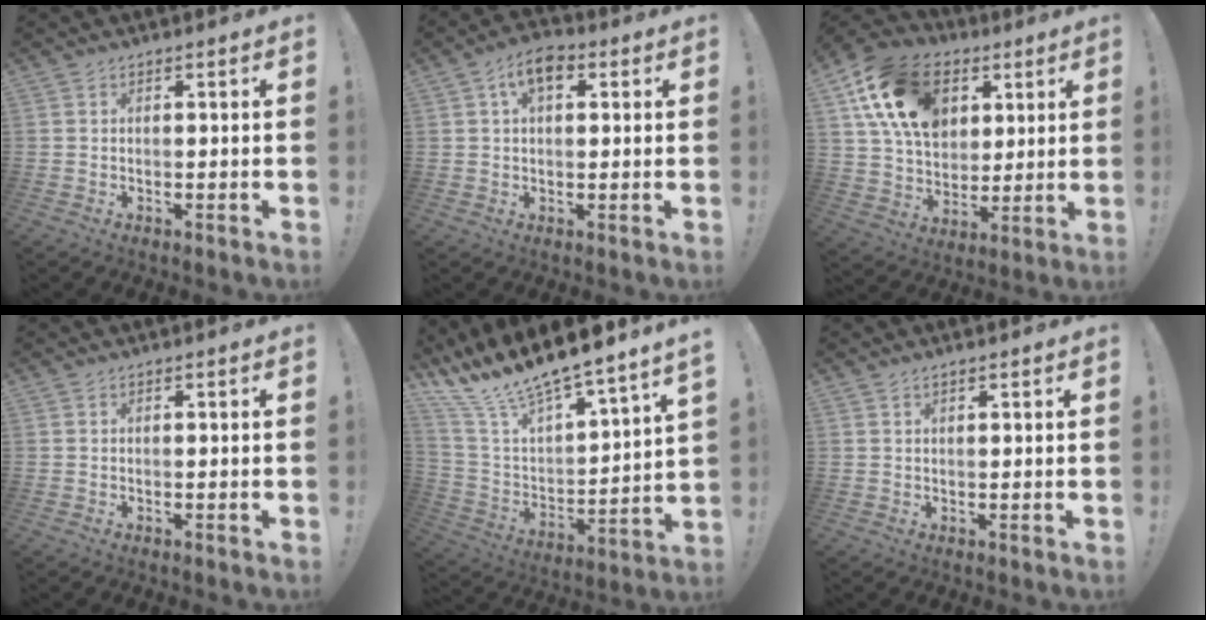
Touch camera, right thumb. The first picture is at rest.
{"total": 7.4, "force": [2.8, 4.3, 5.4], "torque": [-0.087, 0.005, 0.050]}
{"total": 20.7, "force": [8.2, 14.5, 12.2], "torque": [-0.207, -0.020, 0.157]}
{"total": 0.0}
{"total": 12.3, "force": [10.5, 2.1, 6.1], "torque": [-0.121, -0.095, 0.175]}
{"total": 0.8, "force": [0.6, -0.2, 0.5], "torque": [-0.018, 0.003, 0.013]}